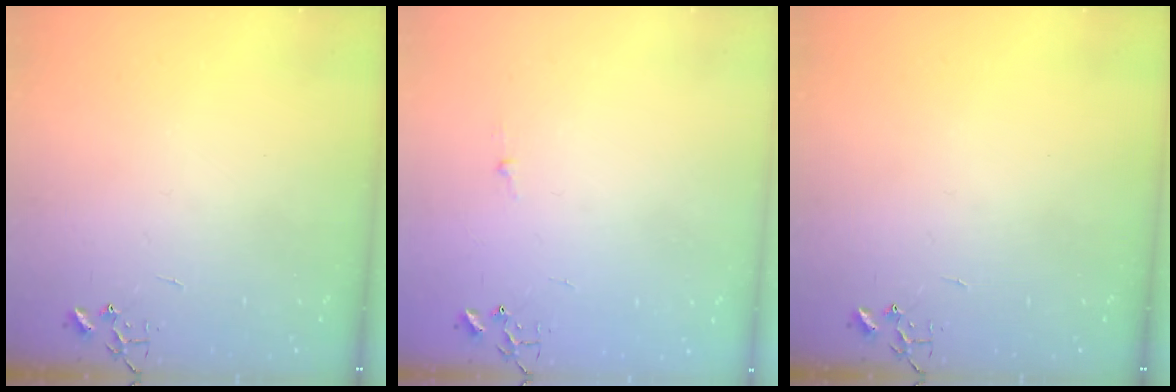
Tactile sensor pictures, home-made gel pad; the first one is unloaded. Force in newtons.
{"total": 2.7, "press": 2.7, "slide": 0.3}
{"total": 0.0}